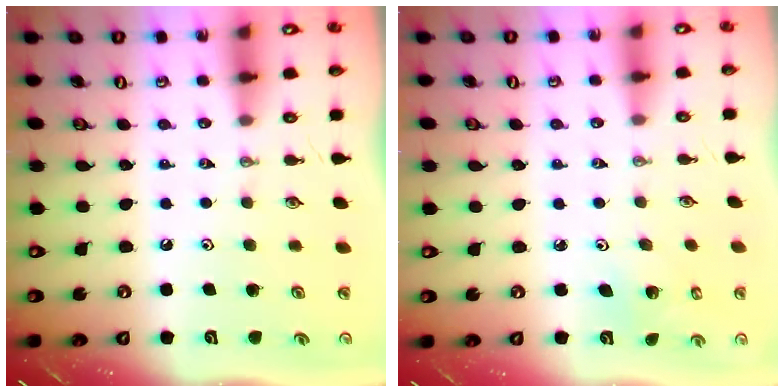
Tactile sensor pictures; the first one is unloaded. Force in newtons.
{"total": 2.2, "press": 2.2, "slide": 0.2}